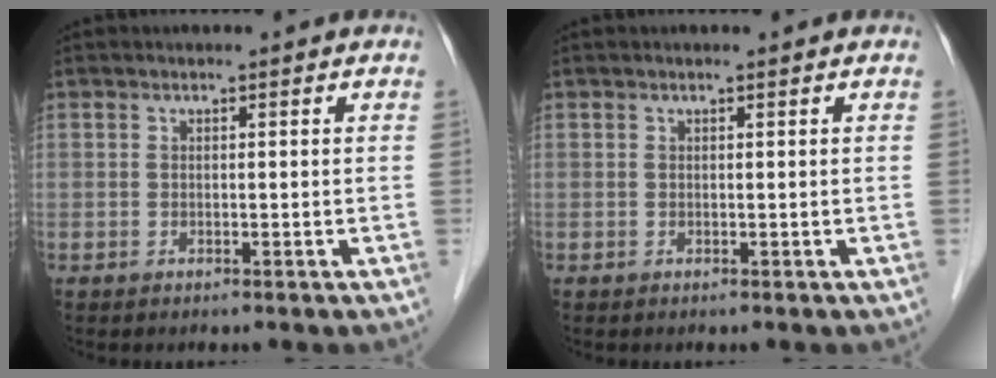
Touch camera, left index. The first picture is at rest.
{"total": 0.0}